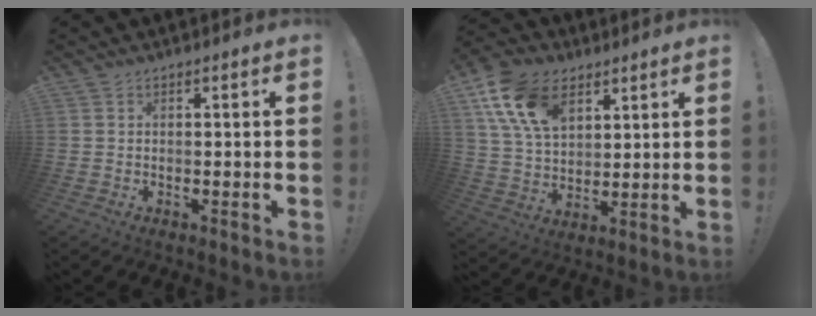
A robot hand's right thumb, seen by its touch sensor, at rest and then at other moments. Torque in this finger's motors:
{"motor_torque": [0.76, 2.39, 0.56, -0.34, 0.42]}